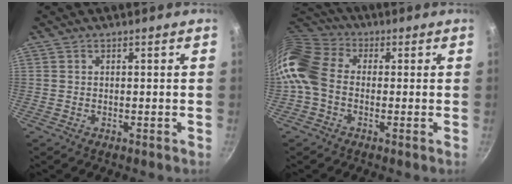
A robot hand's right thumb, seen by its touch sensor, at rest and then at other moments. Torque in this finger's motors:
{"motor_torque": [0.91, 0.91, 1.09, -1.09, 0.23]}